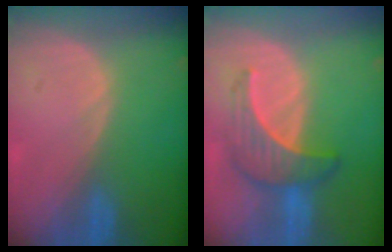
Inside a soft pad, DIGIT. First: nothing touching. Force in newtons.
{"total": 6.6, "press": 6.4, "slide": 1.7}